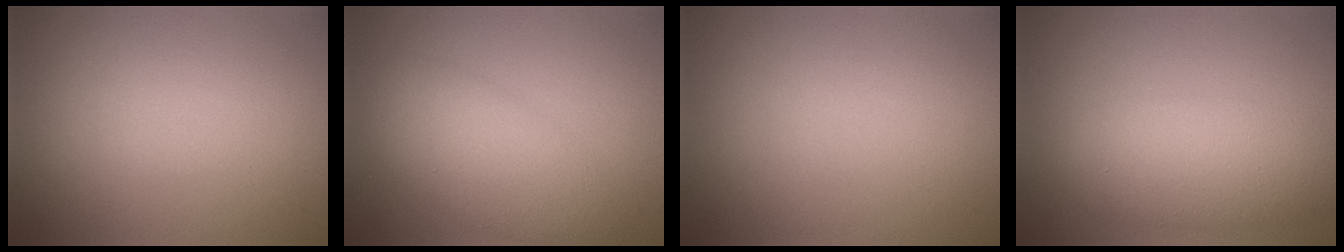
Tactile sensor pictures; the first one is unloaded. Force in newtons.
{"total": 5.9, "press": 5.9, "slide": 0.1}
{"total": 0.0}
{"total": 5.5, "press": 5.5, "slide": 0.1}